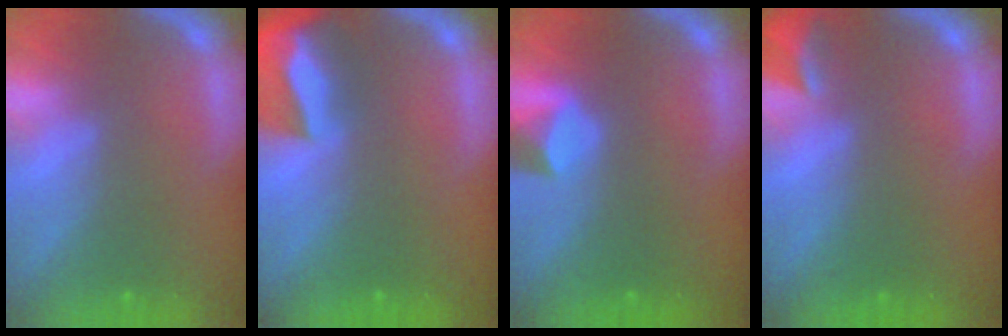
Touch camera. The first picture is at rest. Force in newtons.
{"total": 9.4}
{"total": 2.4}
{"total": 2.4}